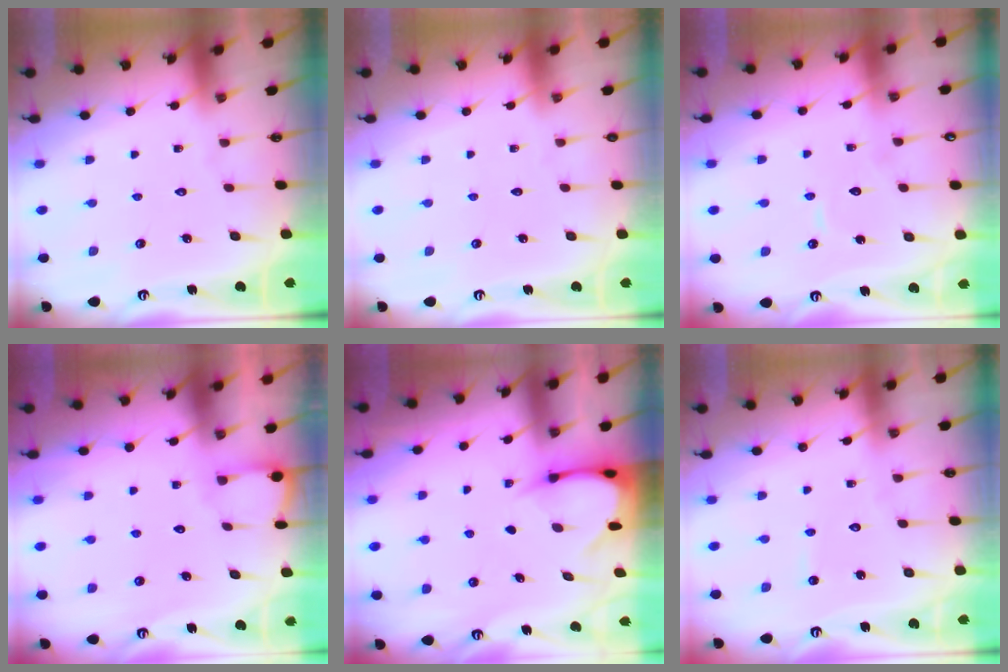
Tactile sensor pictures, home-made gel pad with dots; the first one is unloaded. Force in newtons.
{"total": 0.0}
{"total": 5.3, "press": 5.3, "slide": 0.4}
{"total": 2.0, "press": 2.0, "slide": 0.2}
{"total": 3.7, "press": 3.7, "slide": 0.3}
{"total": 2.8, "press": 2.8, "slide": 0.3}